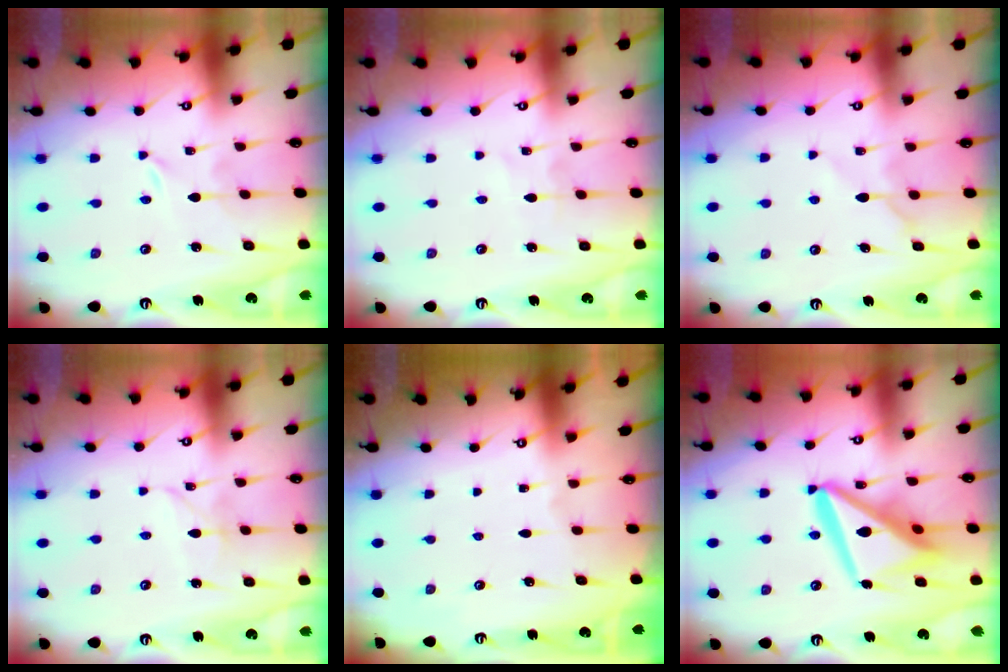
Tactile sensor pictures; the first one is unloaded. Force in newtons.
{"total": 1.5, "press": 1.5, "slide": 0.1}
{"total": 6.4, "press": 6.3, "slide": 0.8}
{"total": 2.8, "press": 2.8, "slide": 0.2}
{"total": 0.0}
{"total": 17.1, "press": 17.0, "slide": 2.2}